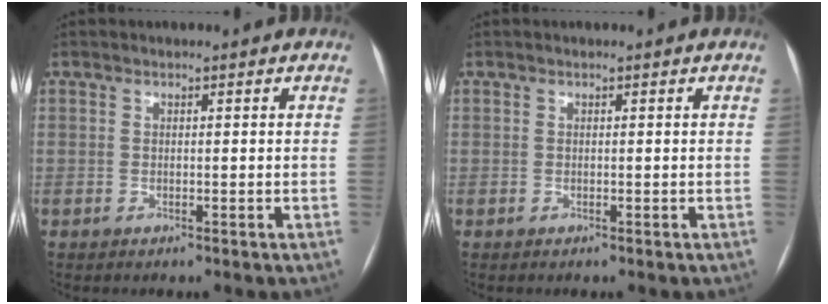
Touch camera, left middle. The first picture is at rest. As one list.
[{"total": 0.0}]